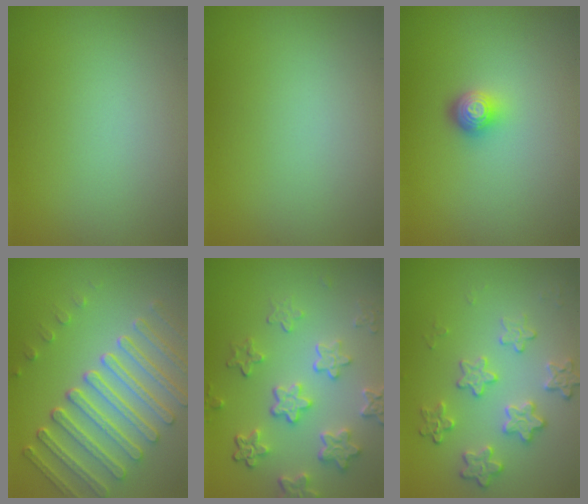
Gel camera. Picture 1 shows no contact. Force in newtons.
{"total": 0.0}
{"total": 2.0, "press": 1.4, "slide": 1.5}
{"total": 7.3, "press": 5.5, "slide": 4.9}
{"total": 5.7, "press": 4.3, "slide": 3.8}
{"total": 3.9, "press": 3.3, "slide": 1.9}